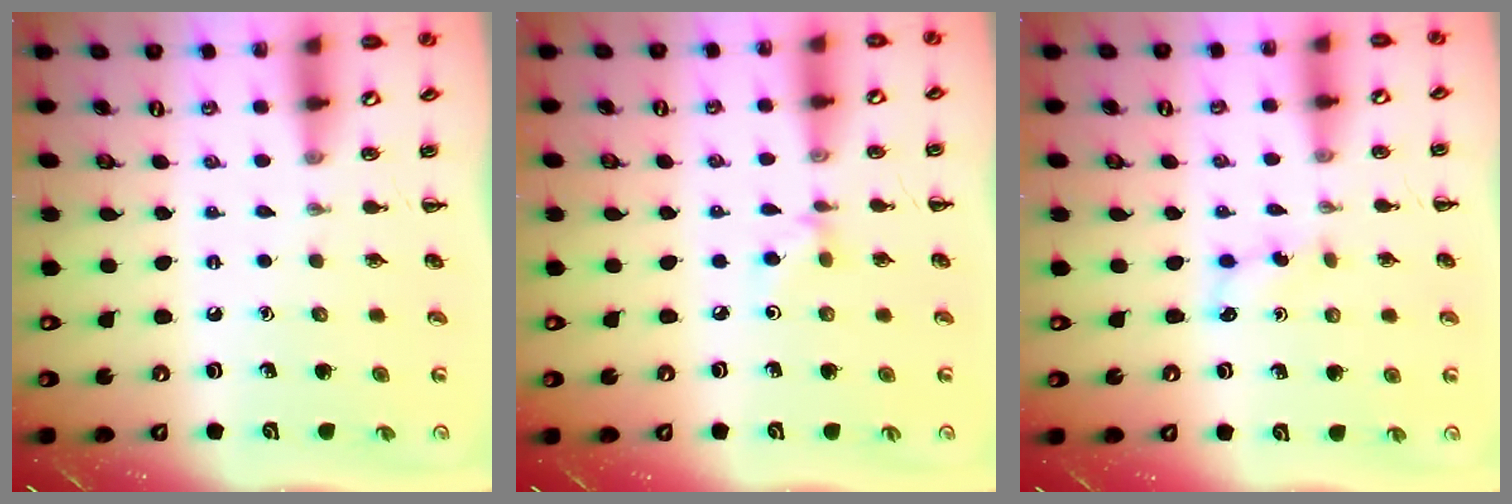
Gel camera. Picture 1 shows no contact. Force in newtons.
{"total": 3.6, "press": 3.4, "slide": 1.2}
{"total": 3.3, "press": 3.2, "slide": 1.1}